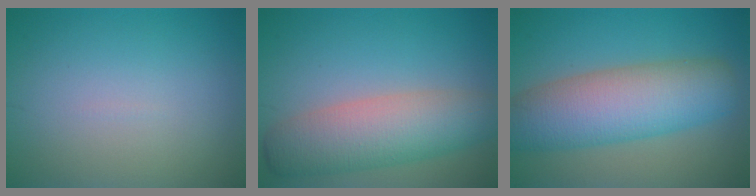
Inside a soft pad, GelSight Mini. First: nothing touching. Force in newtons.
{"total": 5.9, "press": 5.9, "slide": 0.5}
{"total": 9.0, "press": 9.0, "slide": 0.6}